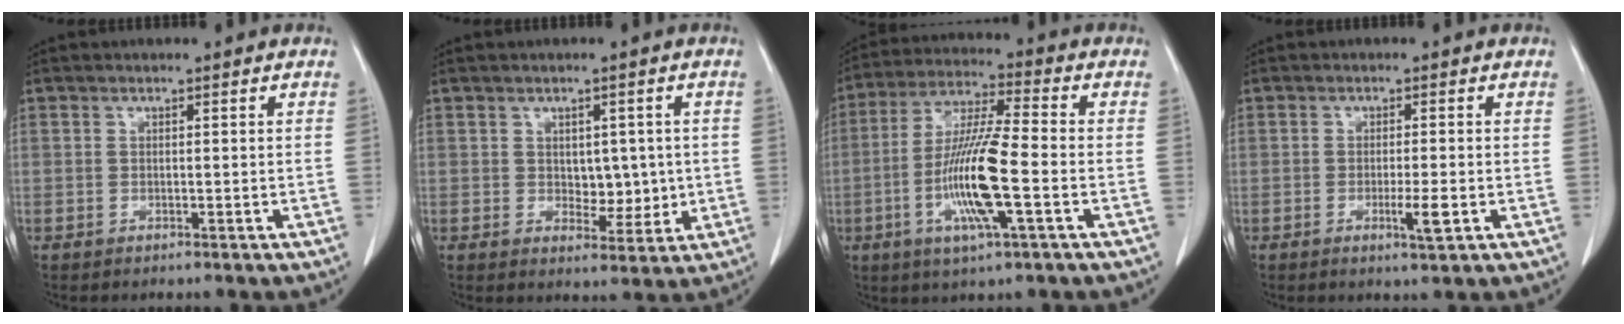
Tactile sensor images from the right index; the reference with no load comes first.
{"total": 4.9, "force": [0.3, 3.0, 3.8], "torque": [-0.044, -0.001, 0.015]}
{"total": 13.4, "force": [-3.4, 0.8, 12.9], "torque": [-0.258, -0.010, -0.069]}
{"total": 3.2, "force": [-1.0, 0.1, 3.1], "torque": [-0.053, -0.007, -0.014]}